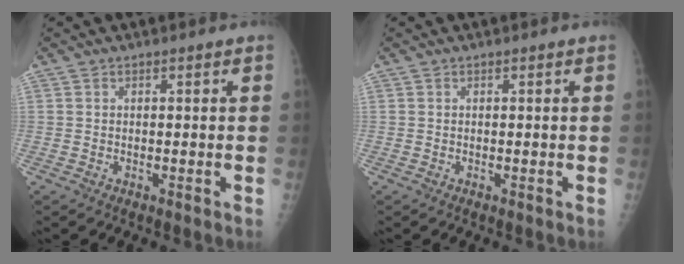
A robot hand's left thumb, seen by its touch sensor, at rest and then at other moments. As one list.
[{"total": 0.0}]